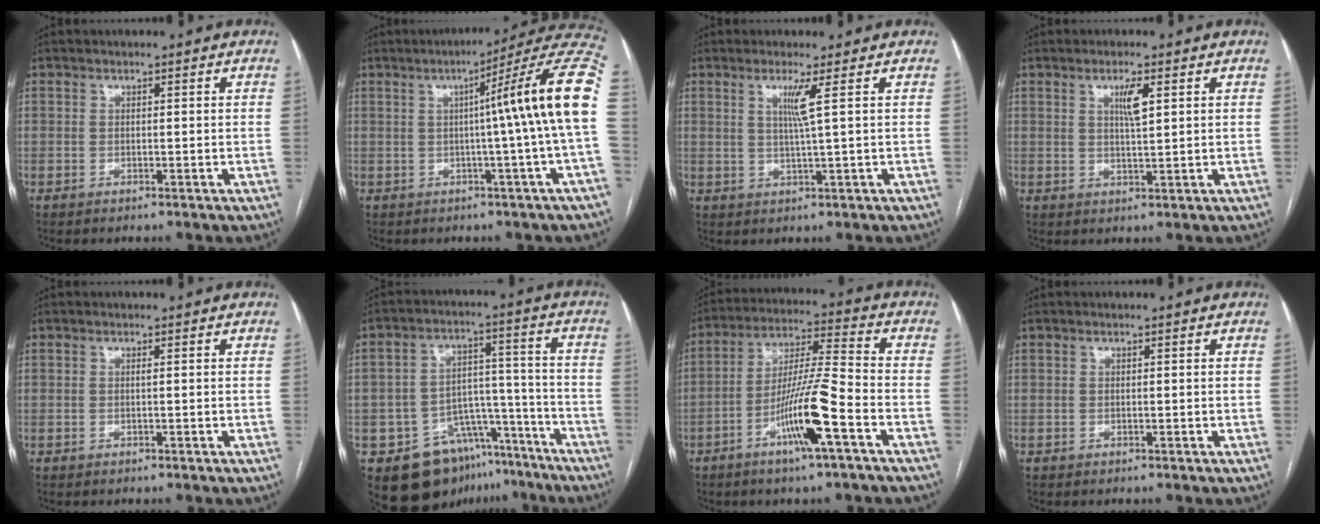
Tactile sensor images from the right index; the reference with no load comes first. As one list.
[{"total": 14.5, "force": [0.8, -2.3, 14.3], "torque": [-0.172, 0.021, 0.002]}, {"total": 3.3, "force": [1.2, -1.1, 2.9], "torque": [-0.059, -0.006, 0.025]}, {"total": 3.4, "force": [1.4, 0.3, 3.1], "torque": [-0.055, -0.003, 0.023]}, {"total": 0.0}, {"total": 16.1, "force": [-11.0, 10.2, 5.6], "torque": [-0.073, 0.067, -0.152]}, {"total": 12.0, "force": [-5.3, 0.0, 10.7], "torque": [-0.203, 0.000, -0.099]}, {"total": 0.0}]